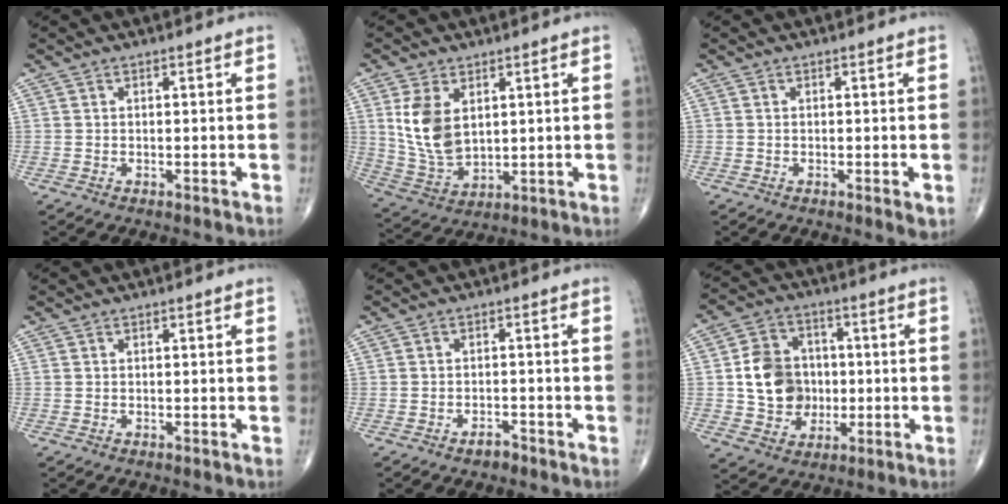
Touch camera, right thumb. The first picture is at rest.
{"total": 10.6, "force": [2.9, 6.5, 7.9], "torque": [-0.142, -0.015, 0.072]}
{"total": 1.8, "force": [-0.4, 0.5, 1.7], "torque": [-0.028, -0.007, -0.007]}
{"total": 0.0}
{"total": 2.1, "force": [-1.6, 1.1, 0.8], "torque": [-0.013, 0.007, -0.026]}
{"total": 12.1, "force": [-0.1, 10.3, 6.3], "torque": [-0.073, 0.014, 0.001]}